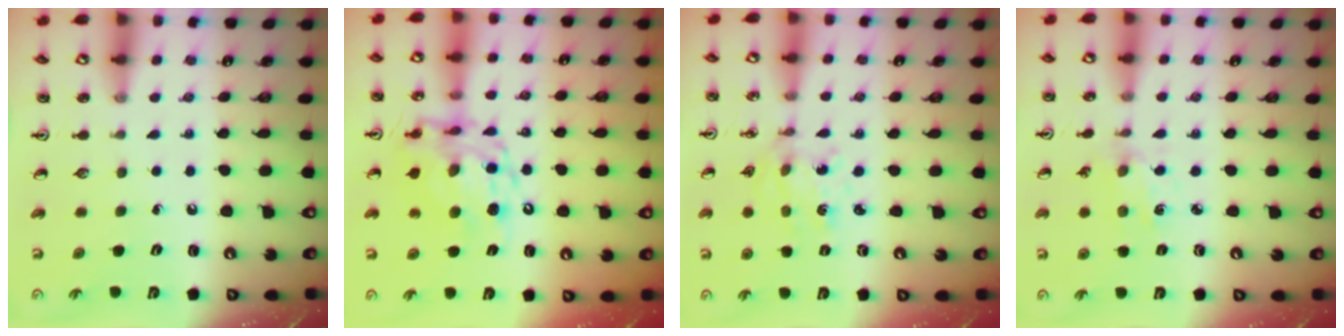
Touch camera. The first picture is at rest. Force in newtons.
{"total": 12.9, "press": 12.8, "slide": 1.3}
{"total": 2.6, "press": 2.4, "slide": 0.9}
{"total": 0.8, "press": 0.7, "slide": 0.2}